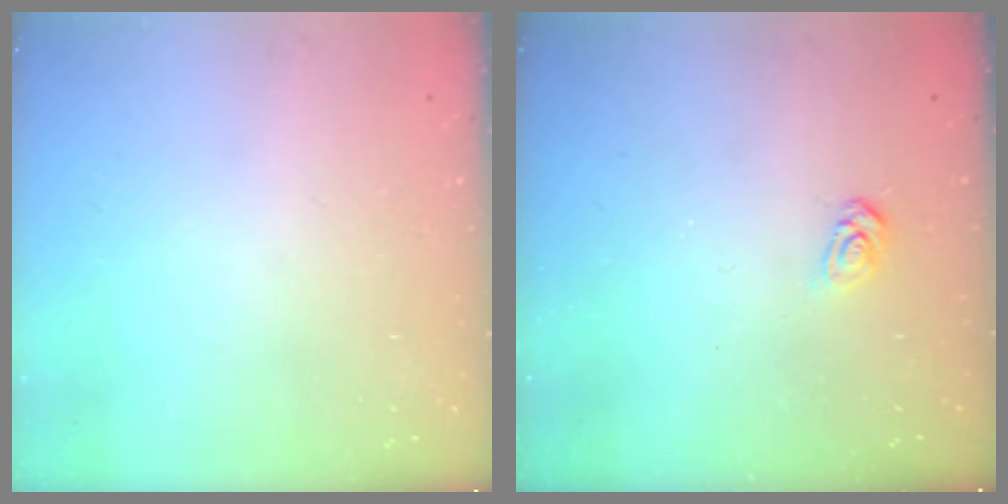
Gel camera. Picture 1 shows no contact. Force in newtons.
{"total": 4.1, "press": 4.1, "slide": 0.4}